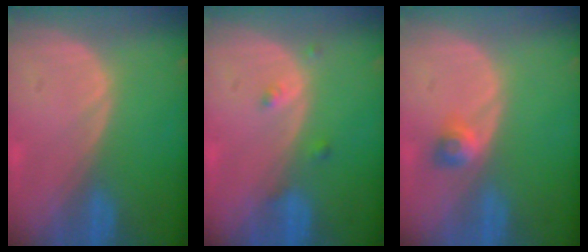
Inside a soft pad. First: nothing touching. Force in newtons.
{"total": 1.6, "press": 1.5, "slide": 0.1}
{"total": 2.5, "press": 2.2, "slide": 1.3}